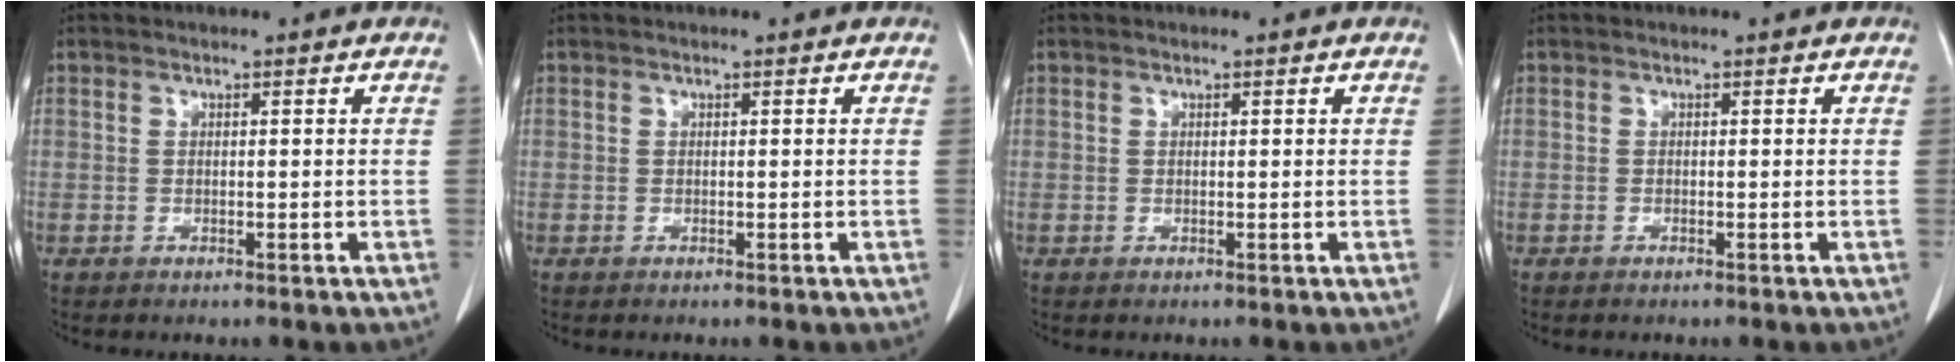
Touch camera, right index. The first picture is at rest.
{"total": 0.0}
{"total": 0.0}
{"total": 0.0}